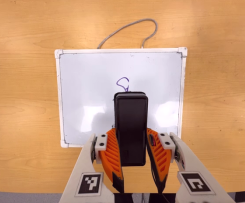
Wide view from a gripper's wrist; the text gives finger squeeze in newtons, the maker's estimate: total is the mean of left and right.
{"total": 8.2, "left": 6.5, "right": 9.9}